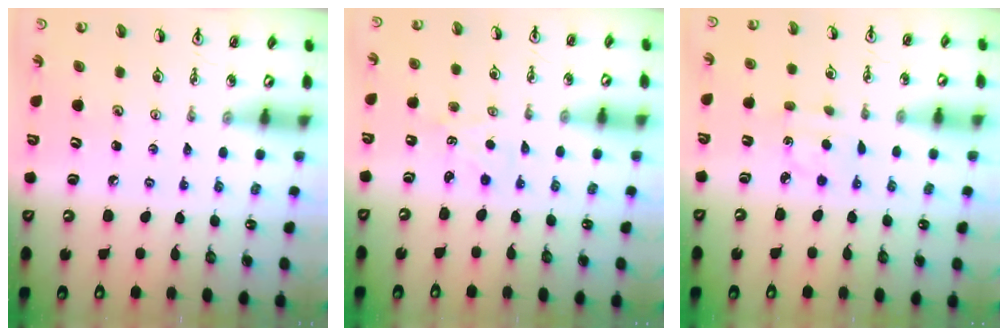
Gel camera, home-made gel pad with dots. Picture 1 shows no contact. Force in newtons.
{"total": 1.5, "press": 1.4, "slide": 0.3}
{"total": 2.7, "press": 2.6, "slide": 0.4}